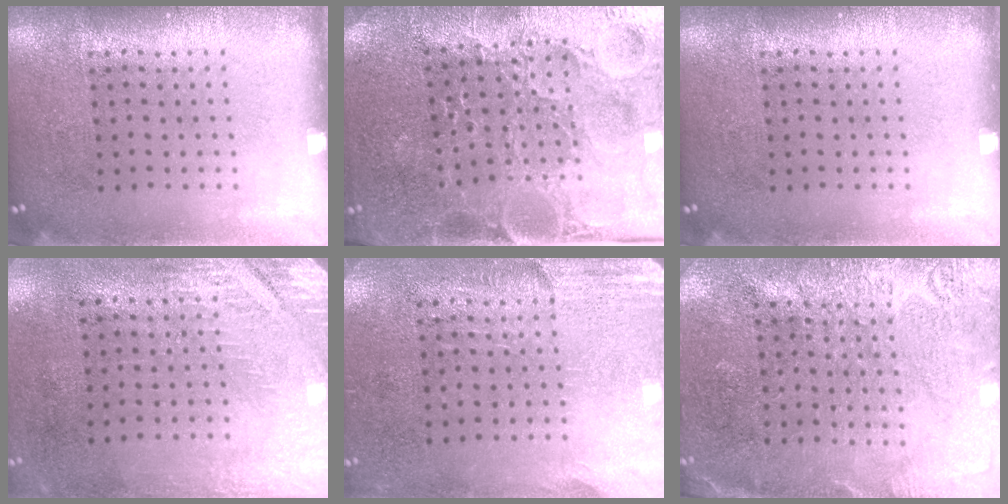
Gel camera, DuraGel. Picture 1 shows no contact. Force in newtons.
{"total": 3.8, "press": 3.8, "slide": 0.4}
{"total": 0.0}
{"total": 2.8, "press": 2.4, "slide": 1.4}
{"total": 2.7, "press": 2.4, "slide": 1.4}
{"total": 2.7, "press": 2.7, "slide": 0.2}